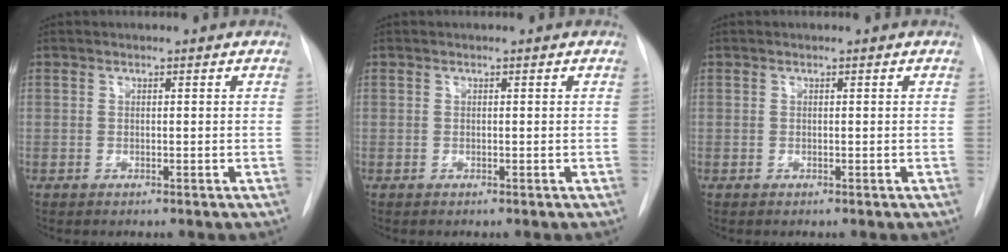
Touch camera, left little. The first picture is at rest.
{"total": 0.0}
{"total": 0.0}